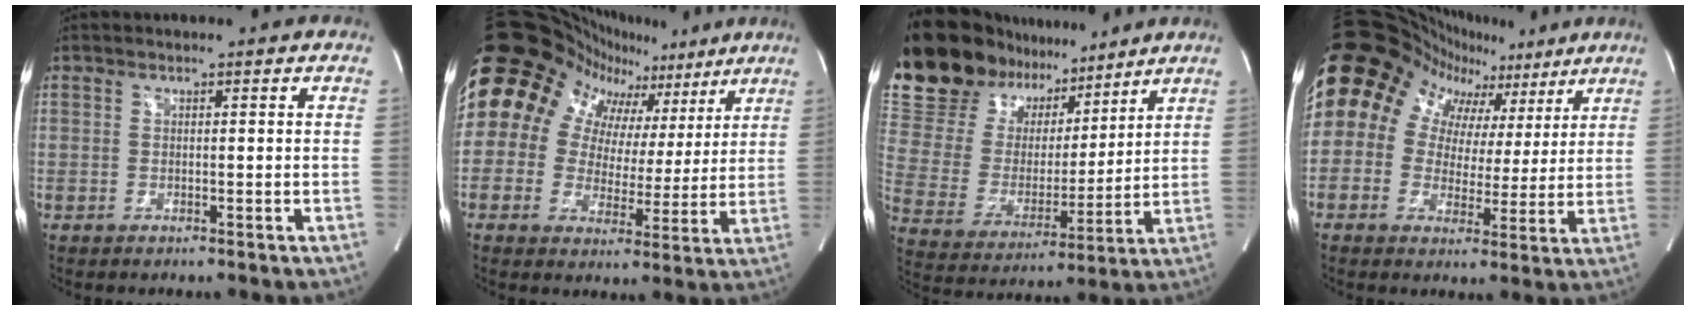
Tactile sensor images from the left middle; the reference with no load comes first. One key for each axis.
{"total": 21.9, "fx": 12.8, "fy": 15.4, "fz": 8.9, "tx": -0.175, "ty": 0.088, "tz": 0.186}
{"total": 21.1, "fx": 17.8, "fy": 9.1, "fz": 6.5, "tx": -0.141, "ty": 0.029, "tz": 0.317}
{"total": 19.2, "fx": 9.7, "fy": 14.4, "fz": 8.2, "tx": -0.154, "ty": 0.081, "tz": 0.148}